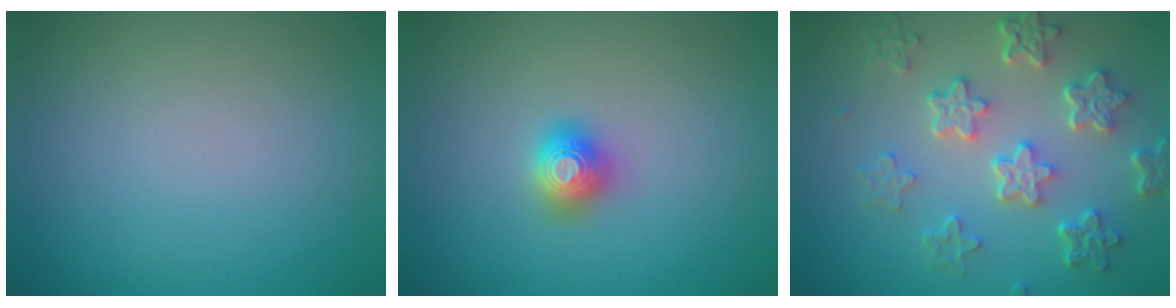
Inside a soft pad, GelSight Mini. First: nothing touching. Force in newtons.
{"total": 1.6, "press": 1.6, "slide": 0.2}
{"total": 6.0, "press": 4.5, "slide": 4.0}